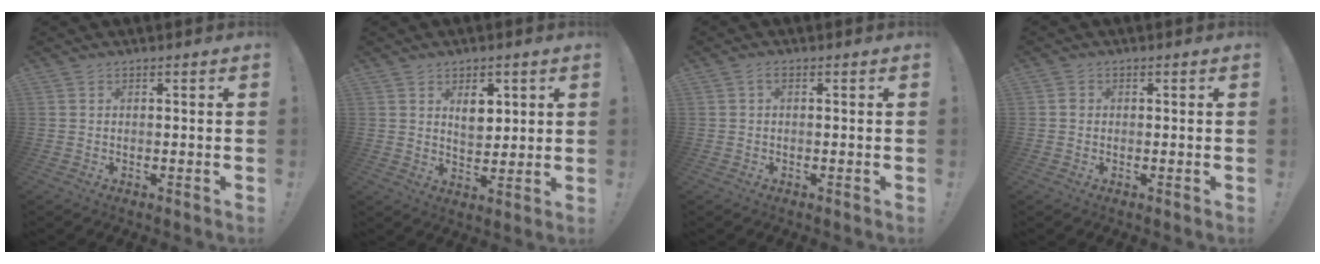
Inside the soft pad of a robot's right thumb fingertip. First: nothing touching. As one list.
[{"total": 6.6, "force": [3.1, 4.4, 3.9], "torque": [-0.052, -0.011, 0.053]}, {"total": 1.2, "force": [-0.2, 0.5, 1.1], "torque": [-0.024, 0.005, -0.003]}, {"total": 1.2, "force": [-0.2, 1.1, 0.4], "torque": [-0.007, 0.004, -0.003]}]